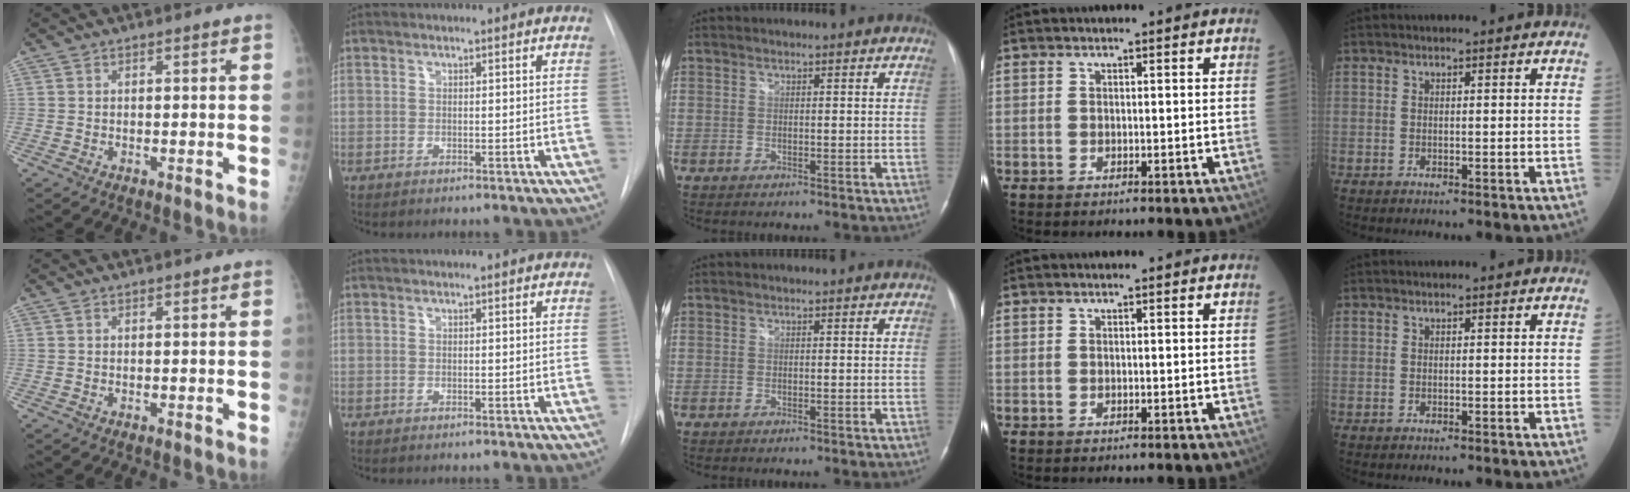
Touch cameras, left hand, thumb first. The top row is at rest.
{}